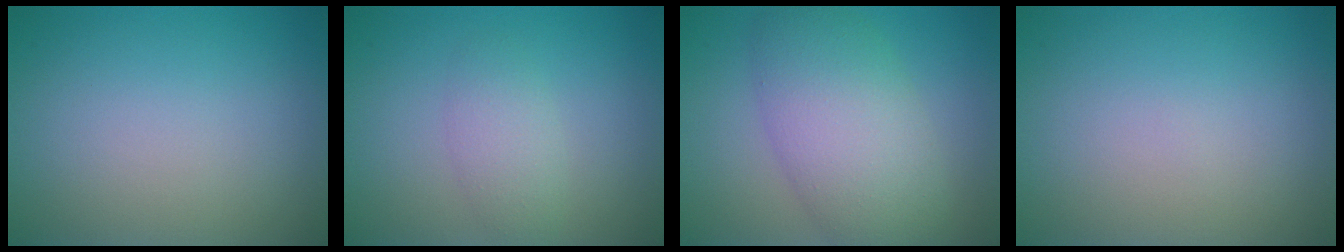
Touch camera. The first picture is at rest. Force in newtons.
{"total": 1.5, "press": 1.5, "slide": 0.0}
{"total": 8.9, "press": 8.9, "slide": 0.1}
{"total": 0.0}